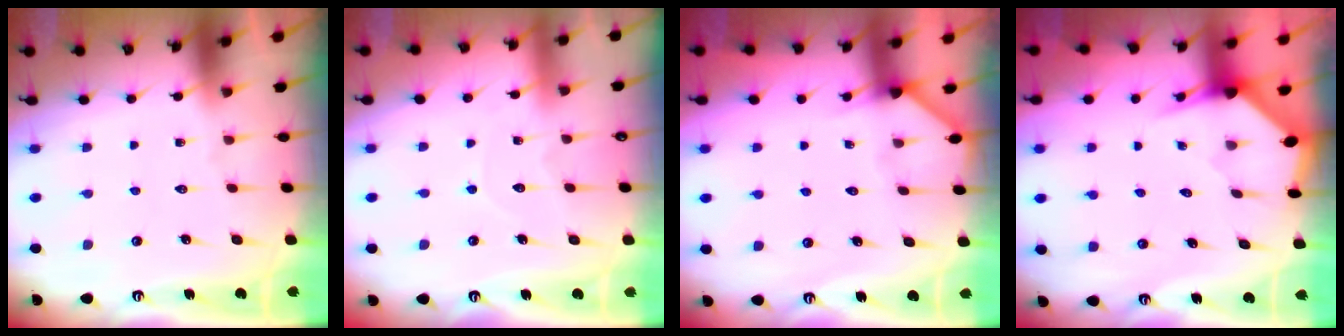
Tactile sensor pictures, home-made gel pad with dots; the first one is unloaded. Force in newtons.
{"total": 4.7, "press": 4.6, "slide": 0.2}
{"total": 3.4, "press": 3.3, "slide": 0.4}
{"total": 2.8, "press": 2.8, "slide": 0.2}